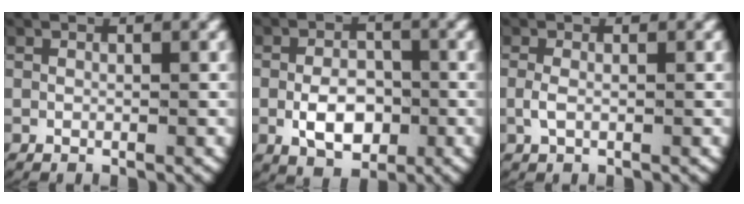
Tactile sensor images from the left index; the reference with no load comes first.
{"total": 4.5, "force": [-1.3, 3.0, 3.2], "torque": [-0.055, -0.014, -0.015]}
{"total": 1.1, "force": [-0.2, 0.4, 1.0], "torque": [-0.037, -0.010, 0.001]}